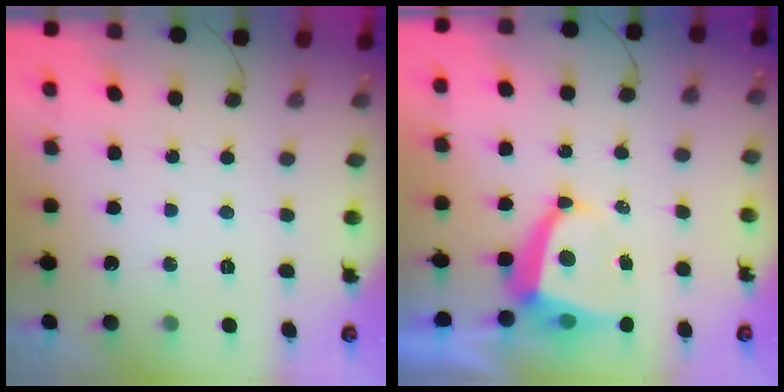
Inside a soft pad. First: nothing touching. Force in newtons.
{"total": 6.7, "press": 6.7, "slide": 0.9}